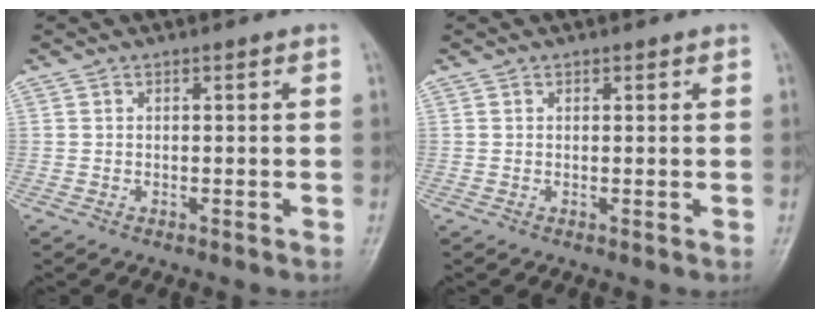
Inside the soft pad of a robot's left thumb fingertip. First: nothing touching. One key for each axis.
{"total": 0.6, "fx": 0.4, "fy": 0.4, "fz": 0.2, "tx": 0.002, "ty": -0.002, "tz": 0.003}